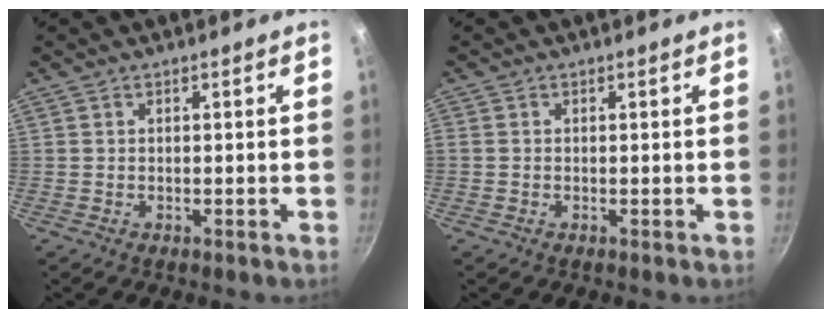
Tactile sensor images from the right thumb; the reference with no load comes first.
{"total": 0.5, "force": [-0.2, 0.4, 0.3], "torque": [-0.010, 0.002, -0.003]}